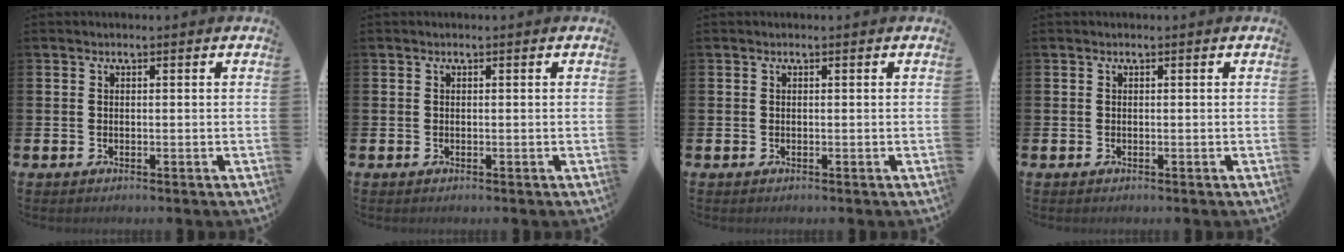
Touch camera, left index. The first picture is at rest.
{"total": 0.0}
{"total": 0.0}
{"total": 0.0}